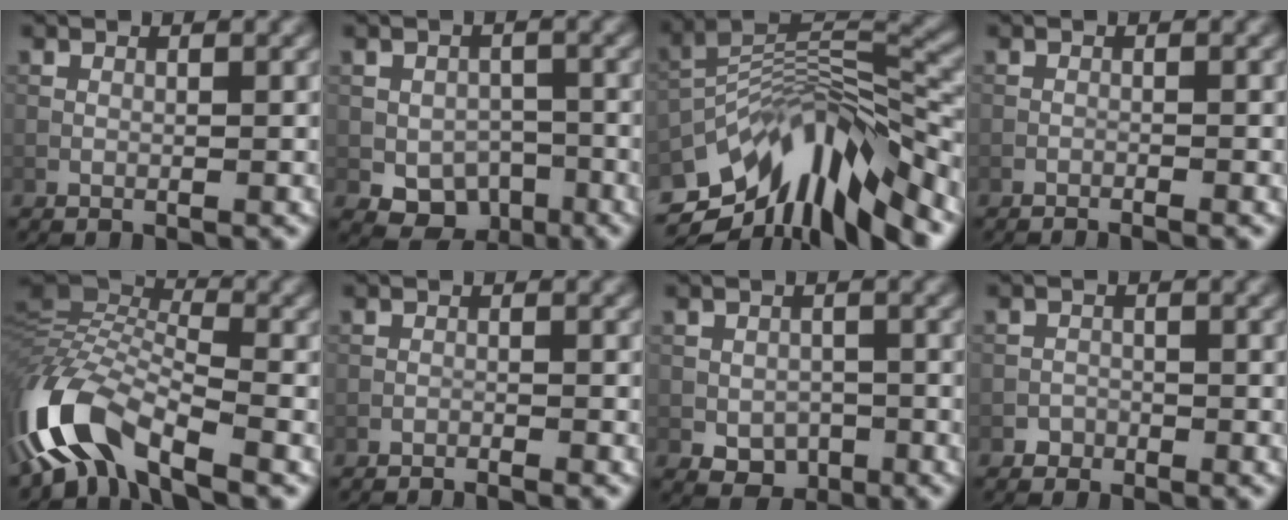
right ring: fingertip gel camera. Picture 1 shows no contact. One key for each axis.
{"total": 4.8, "fx": -2.0, "fy": 3.7, "fz": 2.4, "tx": -0.031, "ty": -0.009, "tz": -0.032}
{"total": 12.6, "fx": -7.7, "fy": 4.4, "fz": 9.0, "tx": -0.161, "ty": 0.014, "tz": -0.132}
{"total": 0.9, "fx": -0.9, "fy": -0.1, "fz": 0.2, "tx": -0.008, "ty": 0.003, "tz": -0.019}
{"total": 10.6, "fx": -5.9, "fy": 3.9, "fz": 7.8, "tx": -0.150, "ty": 0.009, "tz": -0.130}
{"total": 1.2, "fx": -1.2, "fy": -0.1, "fz": 0.3, "tx": -0.014, "ty": 0.003, "tz": -0.025}
{"total": 2.8, "fx": -1.0, "fy": 2.2, "fz": 1.4, "tx": -0.022, "ty": -0.006, "tz": -0.017}
{"total": 1.4, "fx": -1.1, "fy": 0.9, "fz": -0.2, "tx": 0.009, "ty": 0.010, "tz": -0.017}